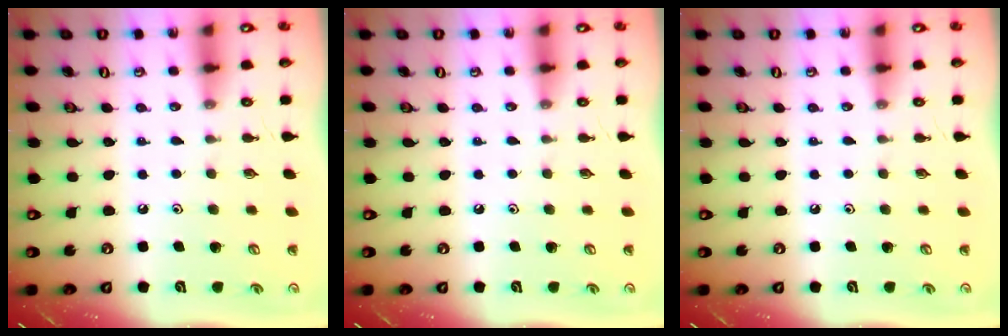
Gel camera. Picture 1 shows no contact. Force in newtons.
{"total": 0.0}
{"total": 0.0}